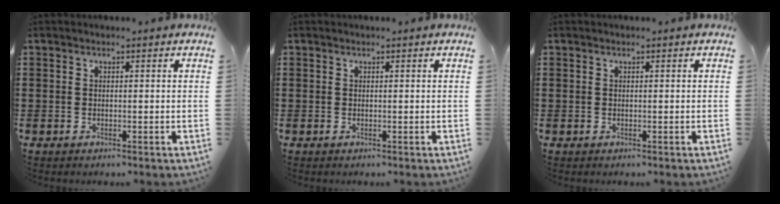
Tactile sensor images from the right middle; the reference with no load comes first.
{"total": 0.0}
{"total": 0.0}